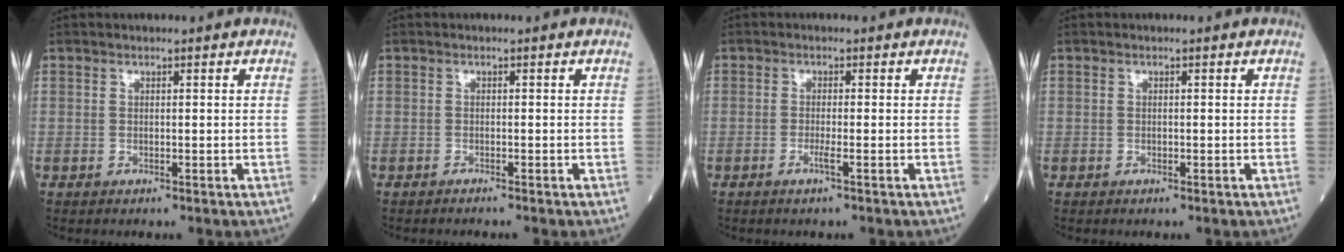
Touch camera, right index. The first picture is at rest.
{"total": 1.3, "force": [-1.1, -0.2, 0.6], "torque": [-0.007, 0.002, -0.014]}
{"total": 1.6, "force": [-0.8, -0.3, 1.3], "torque": [-0.024, -0.003, -0.019]}
{"total": 0.0}